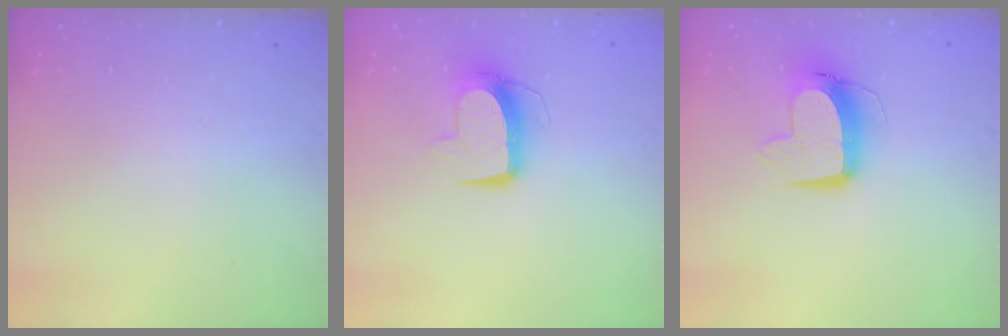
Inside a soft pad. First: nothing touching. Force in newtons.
{"total": 10.9, "press": 10.9, "slide": 0.7}
{"total": 12.1, "press": 12.0, "slide": 1.4}